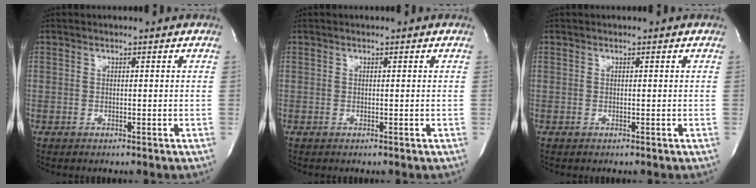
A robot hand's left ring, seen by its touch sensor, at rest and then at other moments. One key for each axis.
{"total": 0.0}
{"total": 0.0}